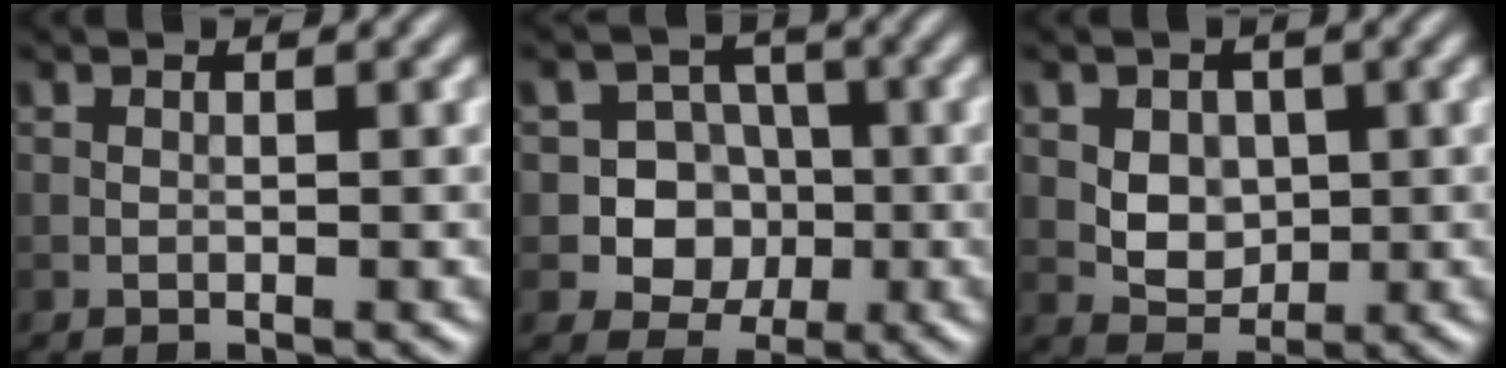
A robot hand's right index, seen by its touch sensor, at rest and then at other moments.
{"total": 5.8, "force": [-1.0, 5.3, 1.9], "torque": [-0.009, 0.017, -0.039]}
{"total": 3.7, "force": [0.7, 2.9, 2.2], "torque": [-0.035, -0.002, 0.019]}